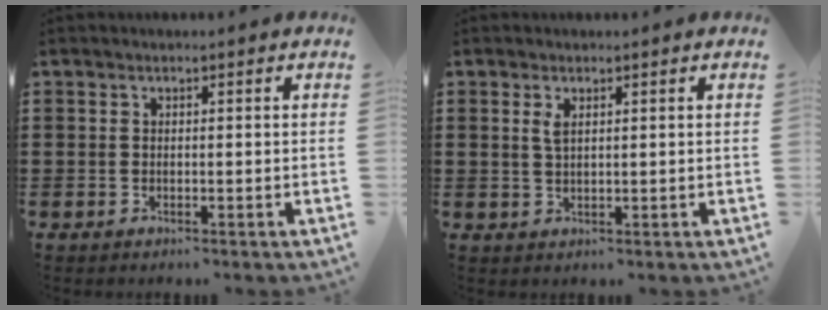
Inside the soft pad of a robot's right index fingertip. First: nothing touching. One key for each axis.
{"total": 1.9, "fx": 0.8, "fy": 0.7, "fz": 1.5, "tx": -0.034, "ty": 0.003, "tz": 0.012}